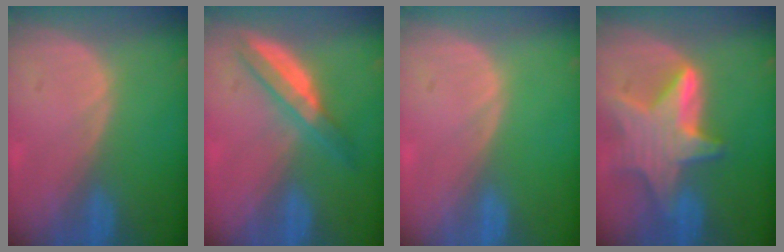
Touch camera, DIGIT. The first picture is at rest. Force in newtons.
{"total": 5.7, "press": 5.2, "slide": 2.5}
{"total": 0.0}
{"total": 9.3, "press": 9.3, "slide": 0.7}